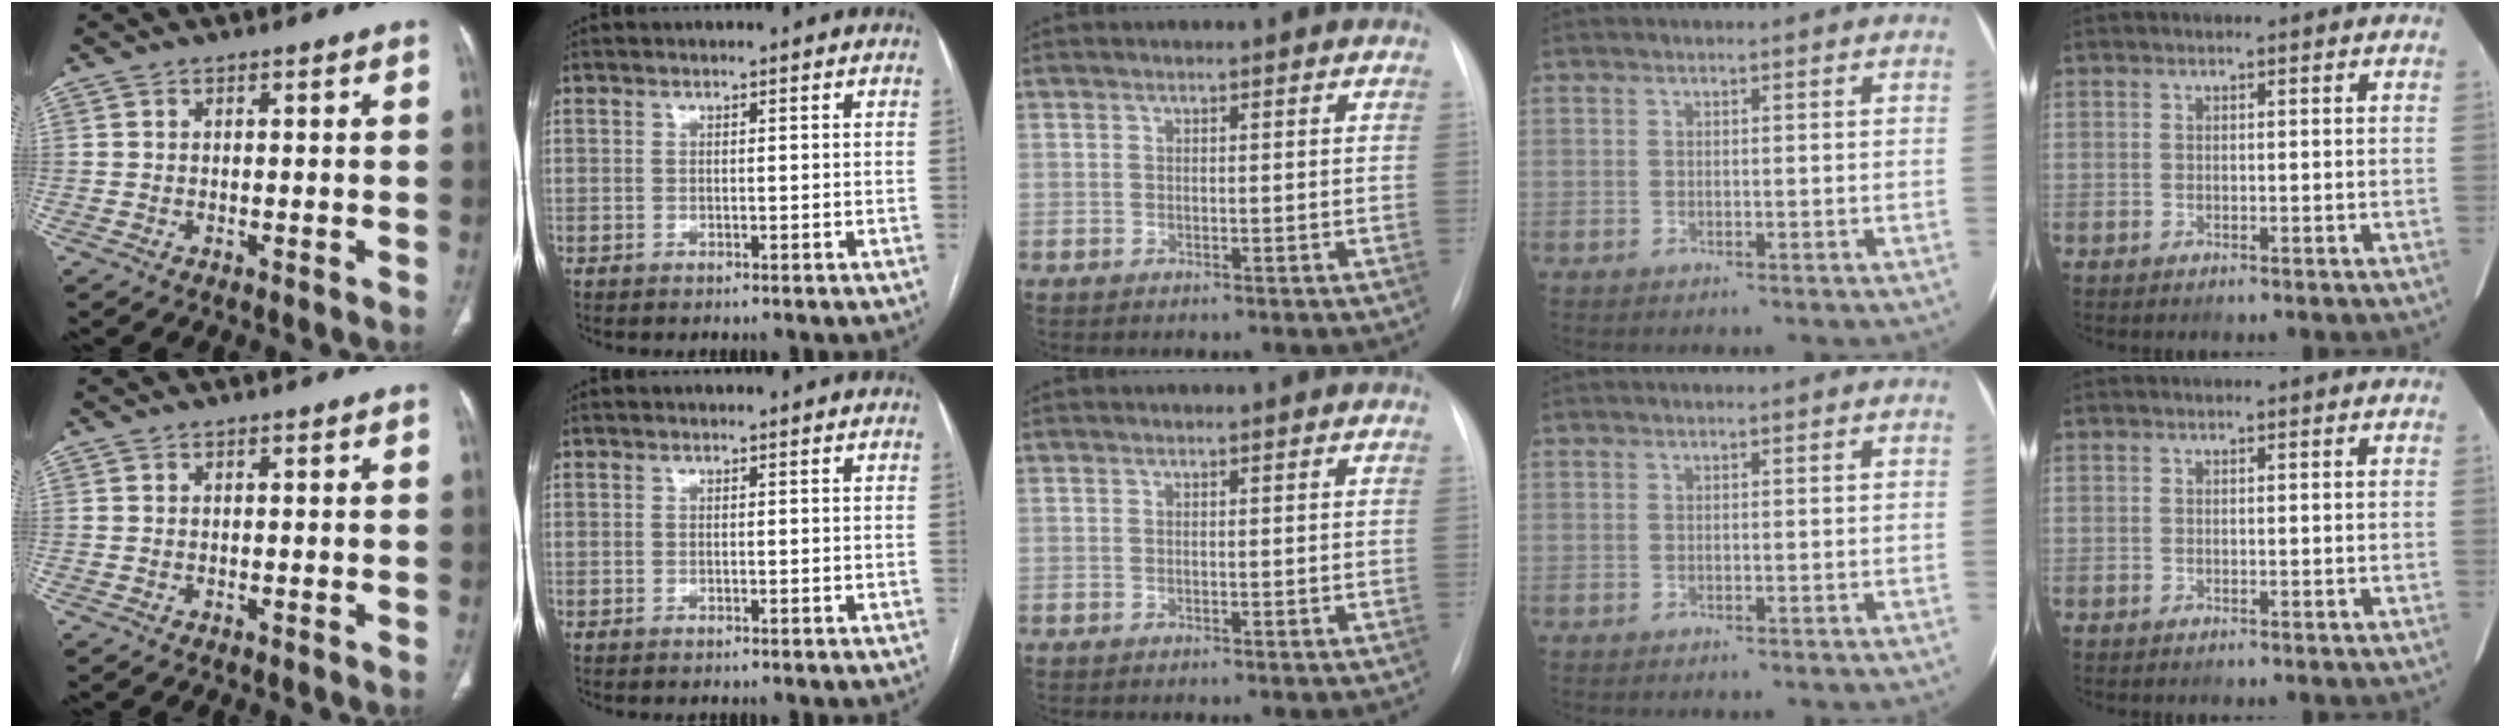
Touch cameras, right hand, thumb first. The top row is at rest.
{}